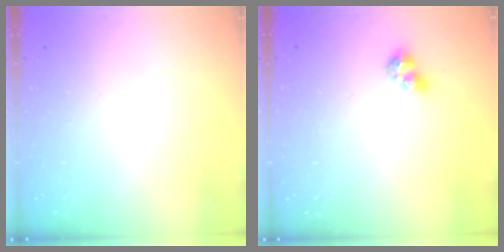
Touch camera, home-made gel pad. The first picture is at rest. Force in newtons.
{"total": 6.1, "press": 6.1, "slide": 0.7}